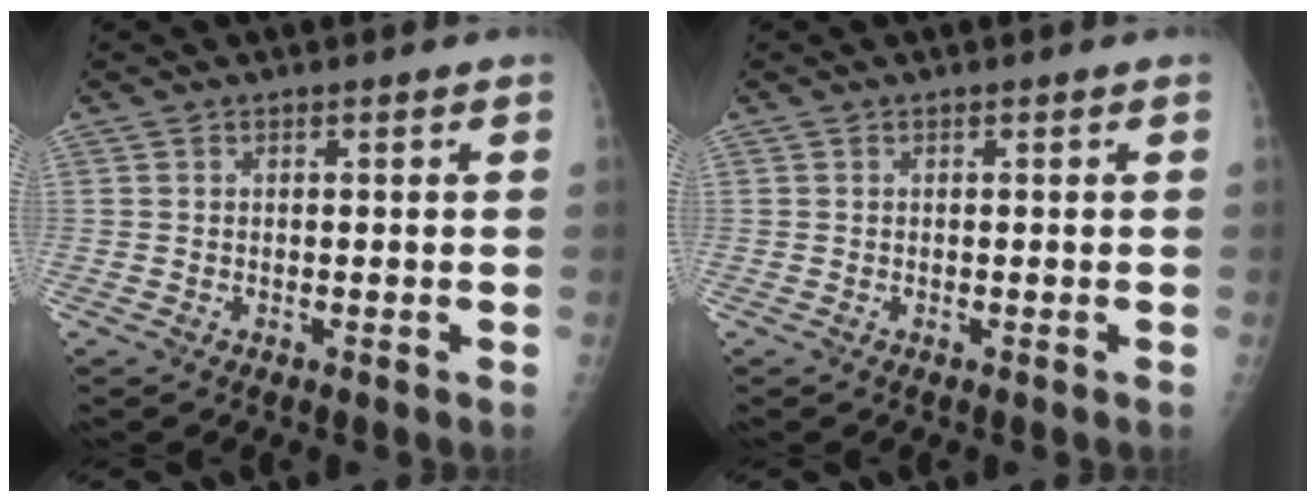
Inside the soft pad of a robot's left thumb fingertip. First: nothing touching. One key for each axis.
{"total": 0.0}